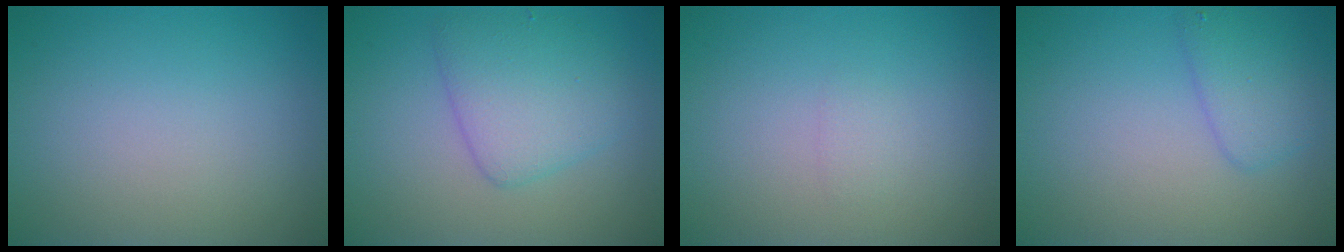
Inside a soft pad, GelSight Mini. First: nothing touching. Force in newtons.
{"total": 4.2, "press": 4.2, "slide": 0.2}
{"total": 0.6, "press": 0.6, "slide": 0.1}
{"total": 2.6, "press": 2.5, "slide": 0.2}